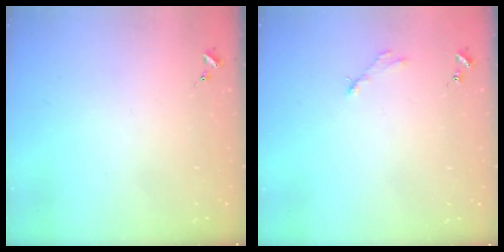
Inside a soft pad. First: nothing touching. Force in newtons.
{"total": 2.8, "press": 2.8, "slide": 0.4}